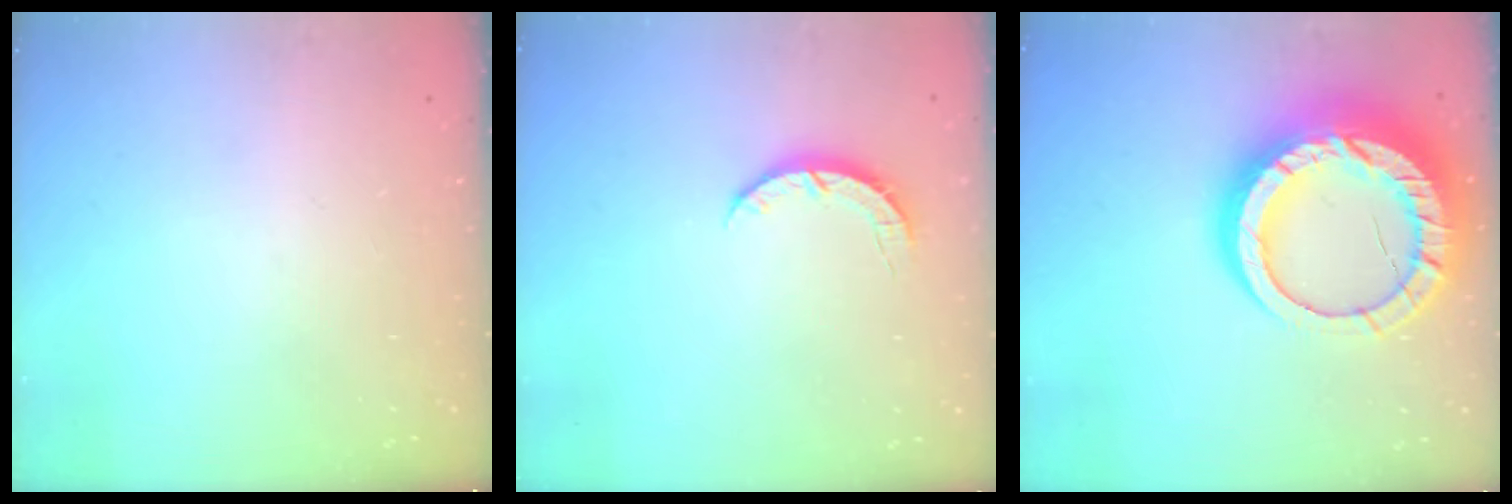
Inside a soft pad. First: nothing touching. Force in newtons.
{"total": 3.6, "press": 3.5, "slide": 0.5}
{"total": 23.7, "press": 23.7, "slide": 2.1}